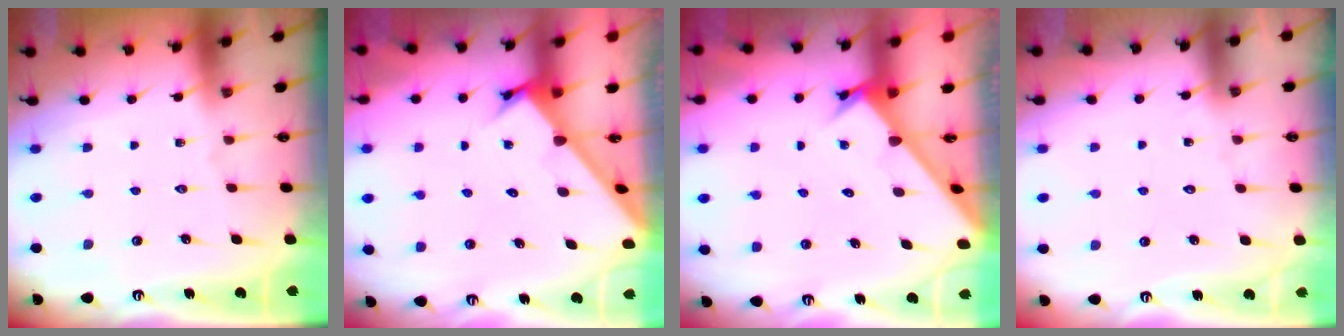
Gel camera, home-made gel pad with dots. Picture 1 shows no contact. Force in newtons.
{"total": 2.6, "press": 2.6, "slide": 0.2}
{"total": 2.6, "press": 2.6, "slide": 0.2}
{"total": 4.9, "press": 4.9, "slide": 0.5}